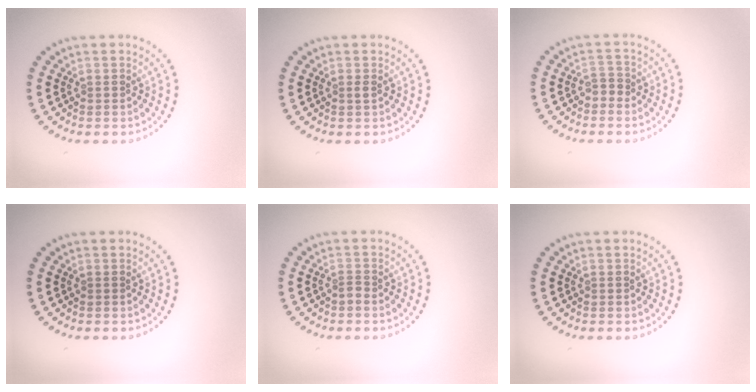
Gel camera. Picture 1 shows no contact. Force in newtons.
{"total": 0.5, "press": 0.3, "slide": 0.4}
{"total": 1.1, "press": 0.8, "slide": 0.7}
{"total": 0.0}
{"total": 0.8, "press": 0.5, "slide": 0.6}
{"total": 0.0}